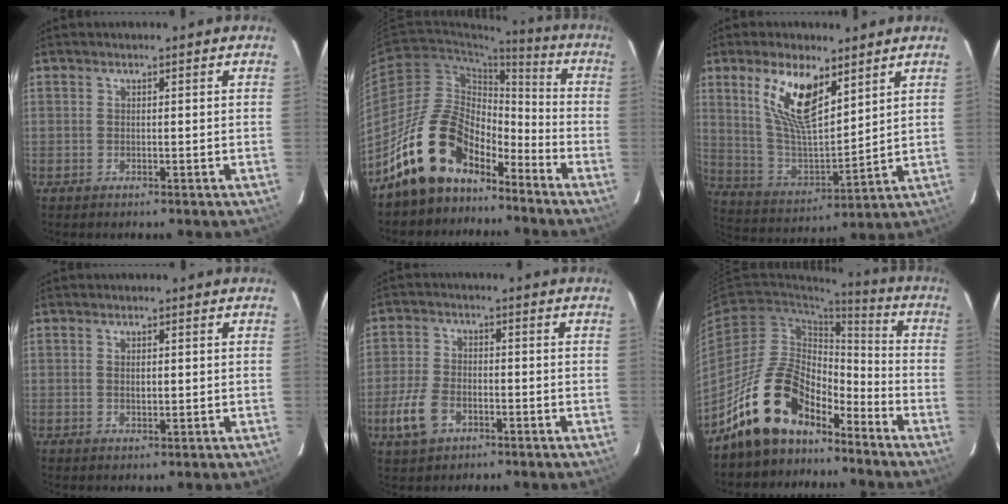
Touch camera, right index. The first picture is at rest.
{"total": 16.0, "force": [-11.9, 8.0, 7.3], "torque": [-0.138, 0.023, -0.203]}
{"total": 14.4, "force": [7.7, 5.7, 10.8], "torque": [-0.212, 0.004, 0.160]}
{"total": 1.7, "force": [0.2, 1.0, 1.4], "torque": [-0.022, 0.002, 0.003]}
{"total": 8.0, "force": [-3.7, 5.1, 4.9], "torque": [-0.123, 0.001, -0.068]}
{"total": 16.0, "force": [-12.1, 7.5, 7.4], "torque": [-0.144, 0.025, -0.208]}